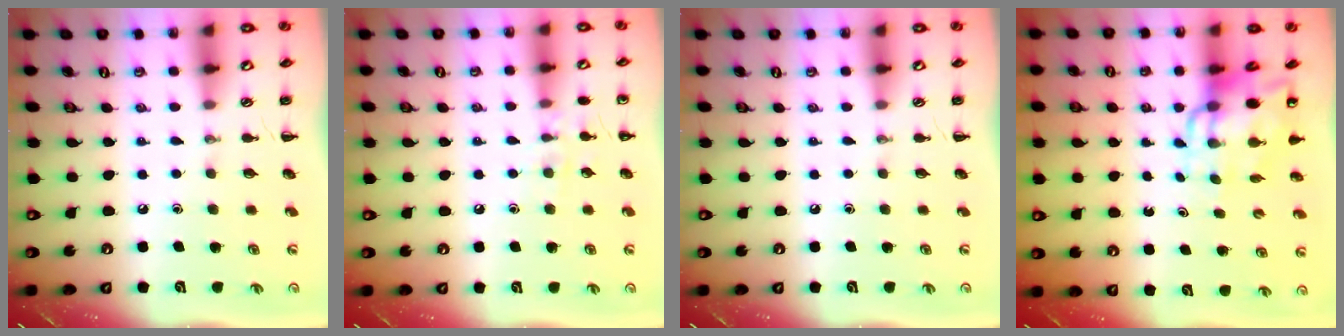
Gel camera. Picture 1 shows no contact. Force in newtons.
{"total": 6.7, "press": 6.5, "slide": 1.5}
{"total": 0.0}
{"total": 10.0, "press": 9.5, "slide": 3.2}